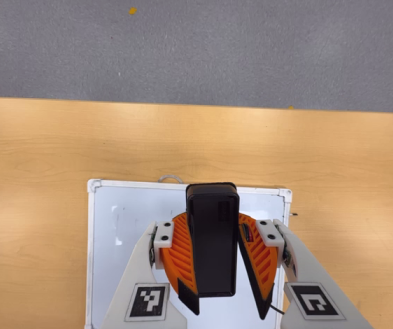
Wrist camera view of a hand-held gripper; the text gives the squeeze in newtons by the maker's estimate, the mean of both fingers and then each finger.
{"total": 10.1, "left": 10.2, "right": 10.1}